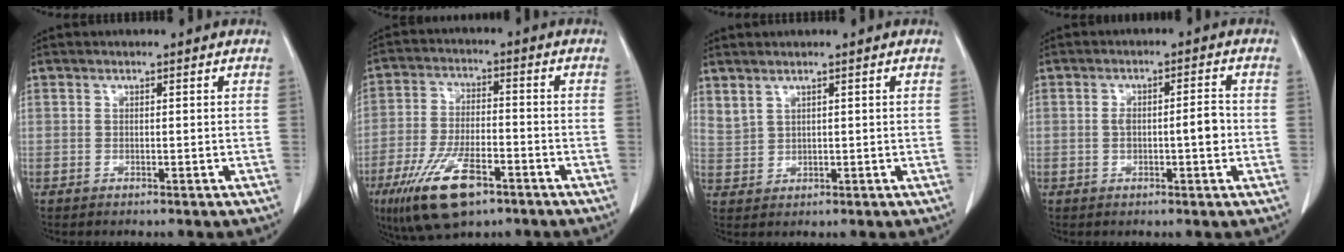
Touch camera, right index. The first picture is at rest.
{"total": 12.5, "force": [-7.2, 4.5, 9.2], "torque": [-0.184, -0.011, -0.122]}
{"total": 2.3, "force": [2.1, 0.7, 0.8], "torque": [-0.017, 0.004, 0.052]}
{"total": 4.8, "force": [-0.5, 1.1, 4.7], "torque": [-0.090, 0.017, -0.003]}